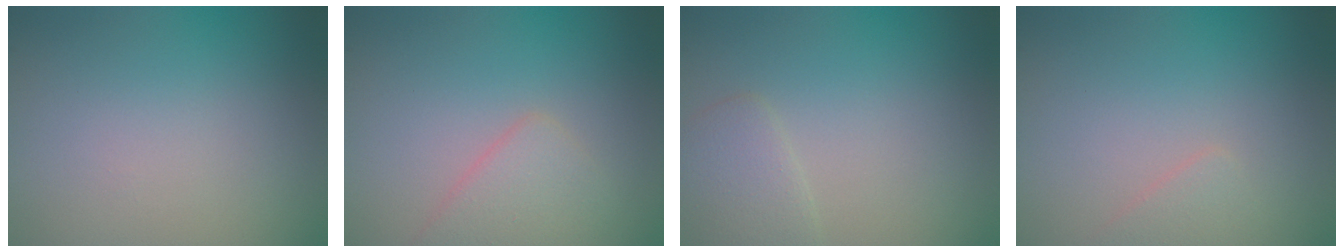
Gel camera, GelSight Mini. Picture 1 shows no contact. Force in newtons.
{"total": 2.5, "press": 2.5, "slide": 0.1}
{"total": 2.1, "press": 2.1, "slide": 0.2}
{"total": 1.1, "press": 1.1, "slide": 0.1}